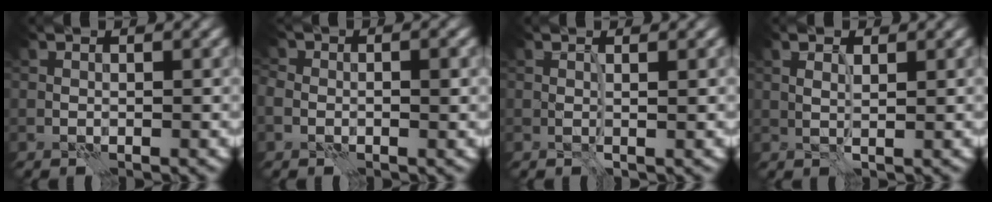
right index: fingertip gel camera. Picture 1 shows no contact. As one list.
[{"total": 3.0, "force": [-0.5, 2.0, 2.2], "torque": [-0.035, -0.003, -0.007]}, {"total": 0.7, "force": [0.1, 0.2, 0.7], "torque": [-0.006, 0.001, -0.002]}, {"total": 1.4, "force": [0.6, 0.5, 1.2], "torque": [-0.009, -0.002, 0.006]}]